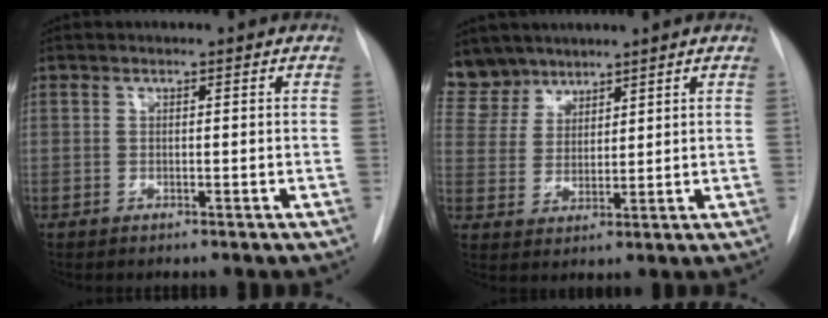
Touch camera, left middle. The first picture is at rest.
{"total": 7.0, "force": [6.2, 3.3, 0.0], "torque": [0.005, 0.005, 0.131]}